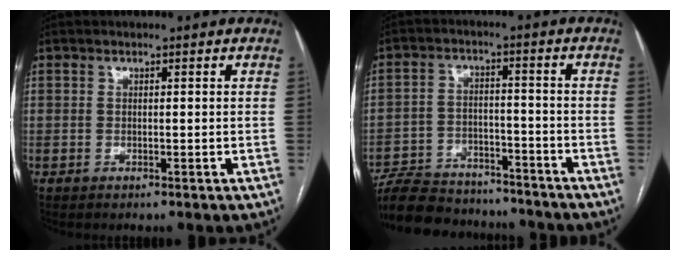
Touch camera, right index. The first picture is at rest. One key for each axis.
{"total": 16.3, "fx": -14.6, "fy": 5.5, "fz": 4.7, "tx": -0.102, "ty": 0.013, "tz": -0.217}